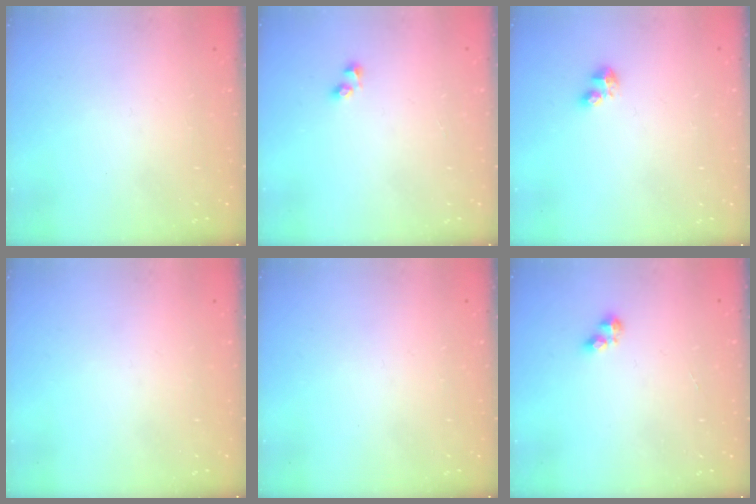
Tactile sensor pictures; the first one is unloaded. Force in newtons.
{"total": 2.6, "press": 2.3, "slide": 1.2}
{"total": 2.3, "press": 2.2, "slide": 0.5}
{"total": 0.0}
{"total": 0.0}
{"total": 3.0, "press": 2.9, "slide": 0.5}